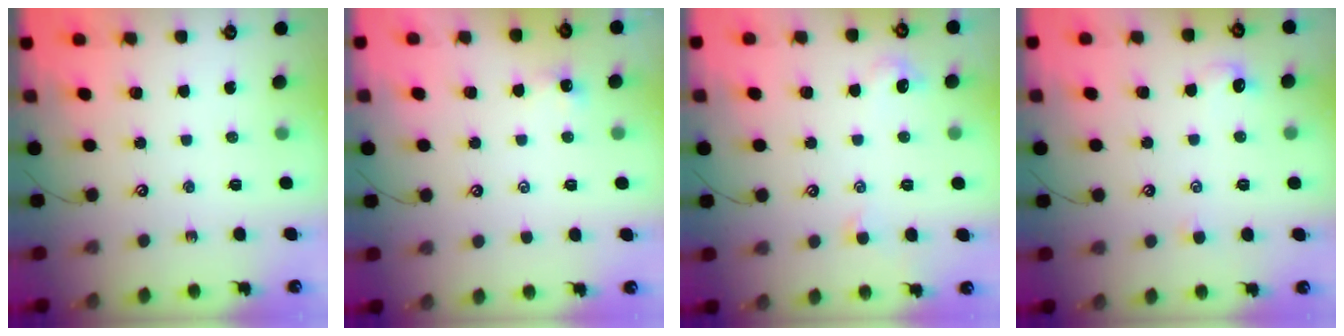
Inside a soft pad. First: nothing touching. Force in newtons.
{"total": 2.3, "press": 2.3, "slide": 0.2}
{"total": 1.5, "press": 1.3, "slide": 0.6}
{"total": 0.7, "press": 0.5, "slide": 0.5}